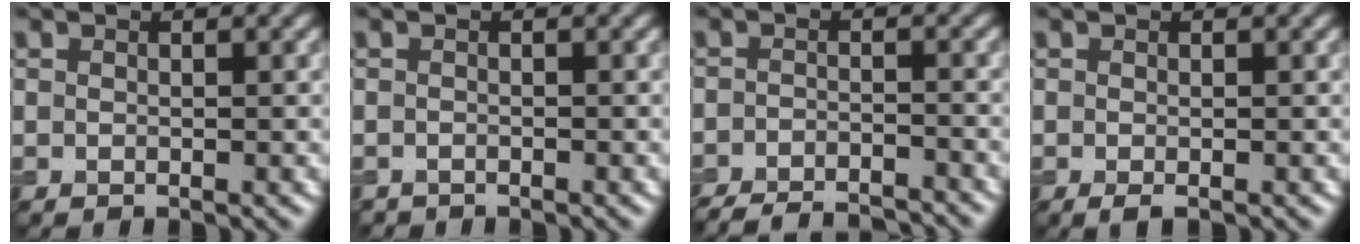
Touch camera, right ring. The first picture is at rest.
{"total": 0.8, "force": [-0.8, 0.1, -0.1], "torque": [0.004, -0.006, -0.016]}
{"total": 7.3, "force": [-6.9, 1.3, 2.1], "torque": [-0.034, -0.012, -0.102]}
{"total": 0.8, "force": [-0.3, 0.1, 0.7], "torque": [-0.014, -0.006, -0.005]}